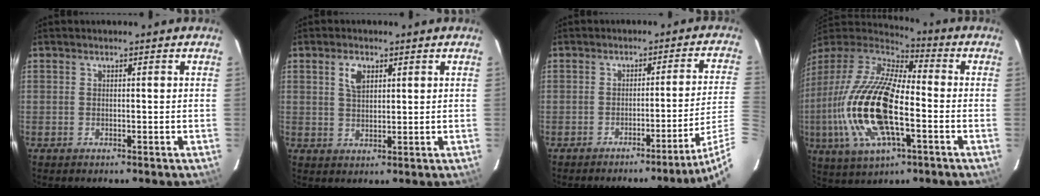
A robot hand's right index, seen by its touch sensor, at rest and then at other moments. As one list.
[{"total": 3.9, "force": [1.8, 2.2, 2.6], "torque": [-0.047, 0.007, 0.034]}, {"total": 10.2, "force": [-6.9, -2.8, 6.9], "torque": [-0.074, -0.013, -0.087]}, {"total": 24.0, "force": [-5.3, 9.3, 21.5], "torque": [-0.446, -0.027, -0.103]}]